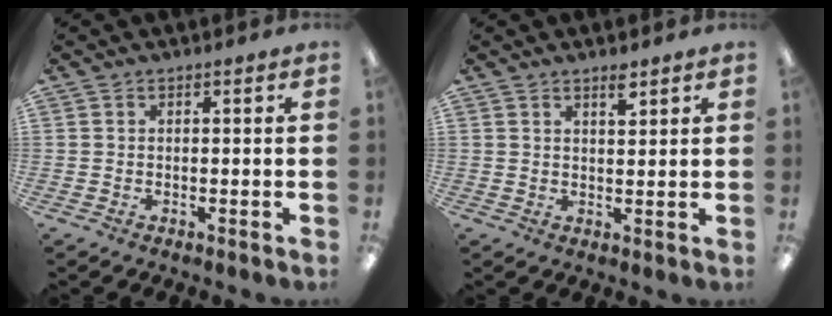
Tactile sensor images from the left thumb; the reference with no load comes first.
{"total": 3.2, "force": [2.5, 0.9, 1.8], "torque": [-0.016, -0.012, 0.040]}